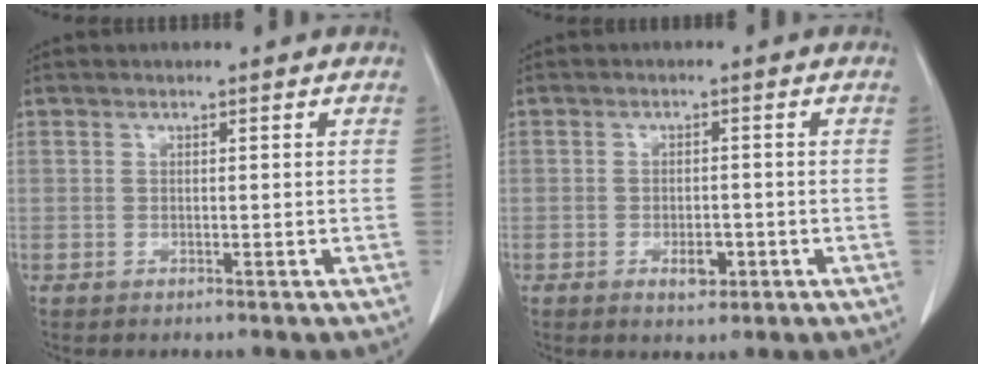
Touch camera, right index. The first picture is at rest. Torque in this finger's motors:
{"motor_torque": [-0.09, 0.10, 0.04, 0.01]}